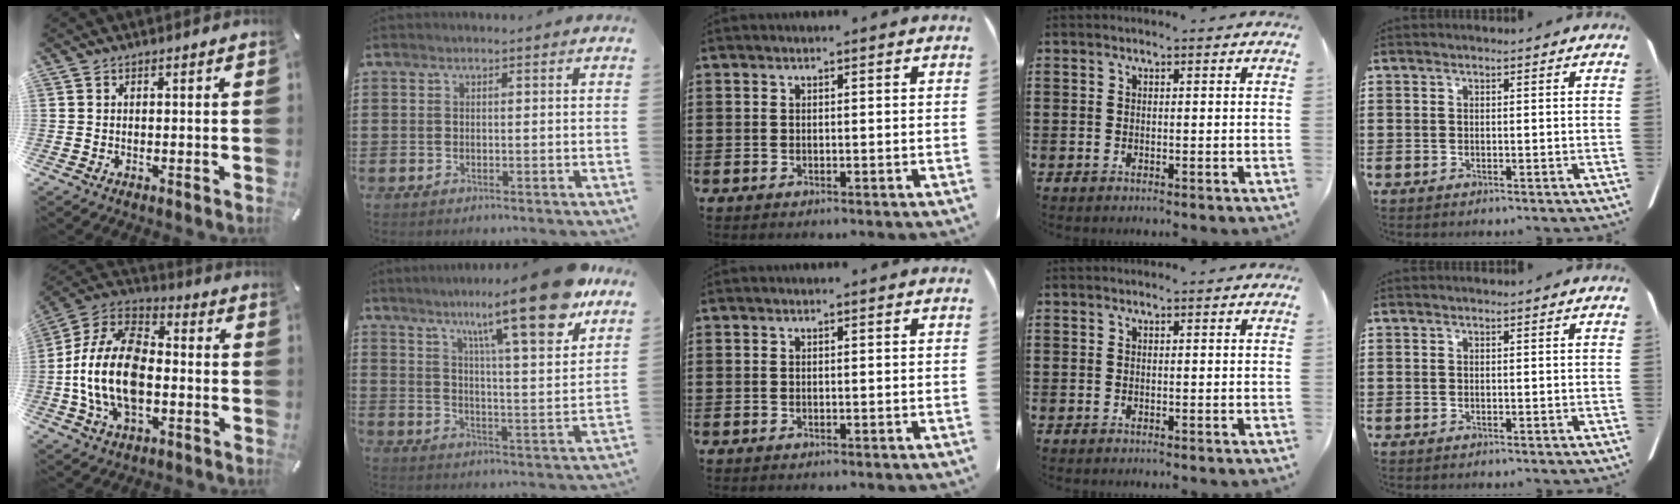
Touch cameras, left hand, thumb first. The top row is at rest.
{"thumb": {"total": 17.5, "force": [-4.0, 11.0, 13.1], "torque": [-0.290, 0.016, -0.077]}, "index": {"total": 15.9, "force": [10.9, 1.9, 11.5], "torque": [-0.190, -0.053, 0.168]}}